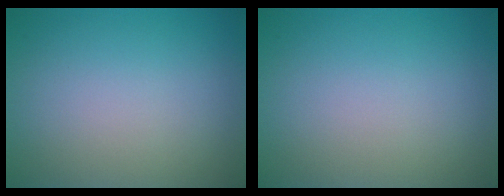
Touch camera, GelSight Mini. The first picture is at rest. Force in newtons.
{"total": 0.0}